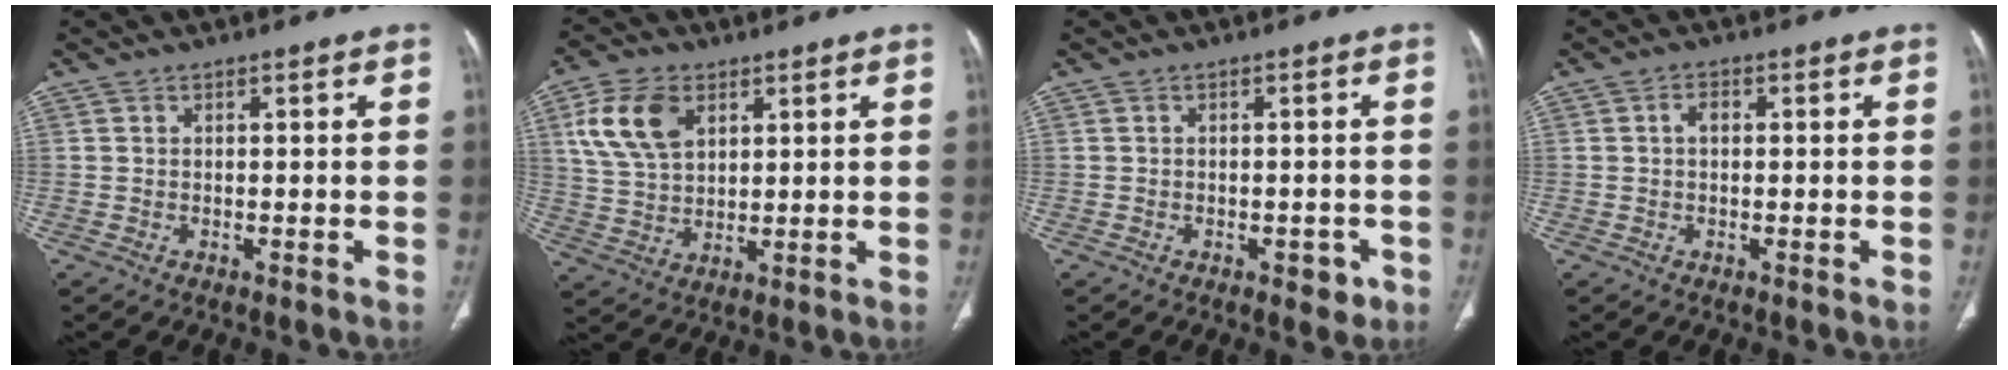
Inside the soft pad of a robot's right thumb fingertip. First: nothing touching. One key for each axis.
{"total": 11.3, "fx": 4.5, "fy": 7.1, "fz": 7.5, "tx": -0.136, "ty": -0.006, "tz": 0.091}
{"total": 2.8, "fx": -1.4, "fy": 1.7, "fz": 1.8, "tx": -0.010, "ty": 0.006, "tz": -0.013}
{"total": 2.1, "fx": 0.3, "fy": 1.2, "fz": 1.7, "tx": -0.031, "ty": 0.008, "tz": 0.004}